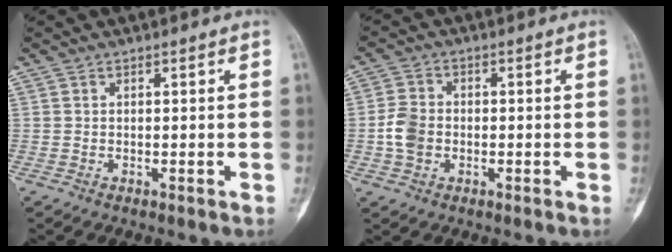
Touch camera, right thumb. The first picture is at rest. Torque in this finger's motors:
{"motor_torque": [0.87, 0.70, 0.44, -0.50, 0.02]}